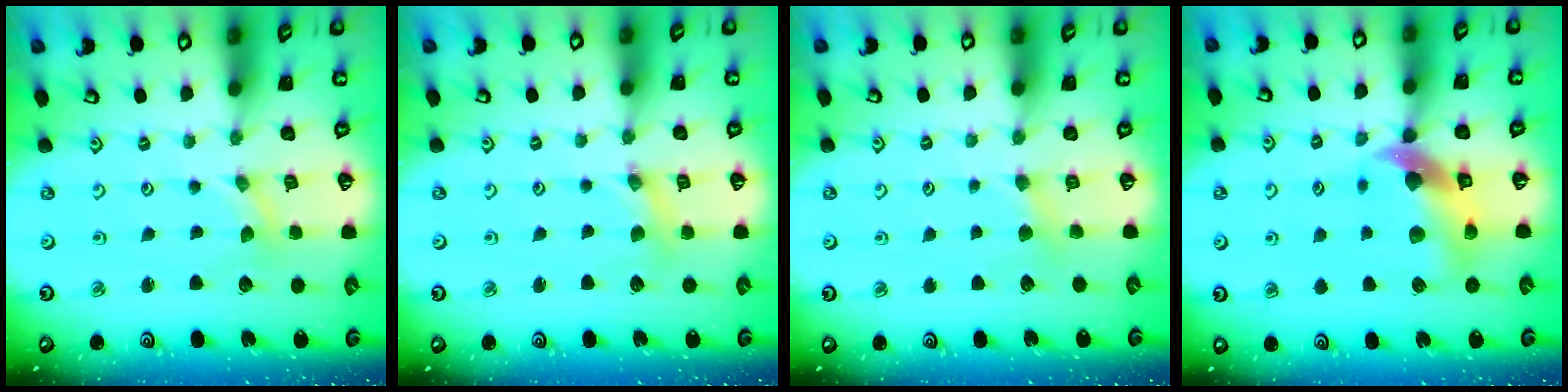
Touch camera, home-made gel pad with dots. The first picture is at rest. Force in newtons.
{"total": 2.9, "press": 2.9, "slide": 0.3}
{"total": 3.0, "press": 3.0, "slide": 0.4}
{"total": 10.8, "press": 10.7, "slide": 1.4}